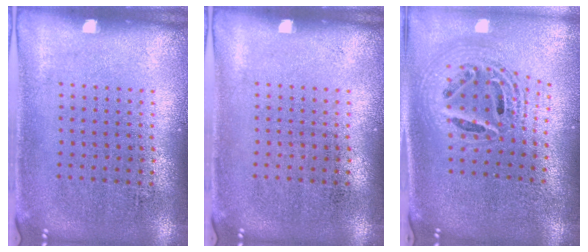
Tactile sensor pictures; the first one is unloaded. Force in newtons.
{"total": 0.0}
{"total": 2.3, "press": 1.7, "slide": 1.6}